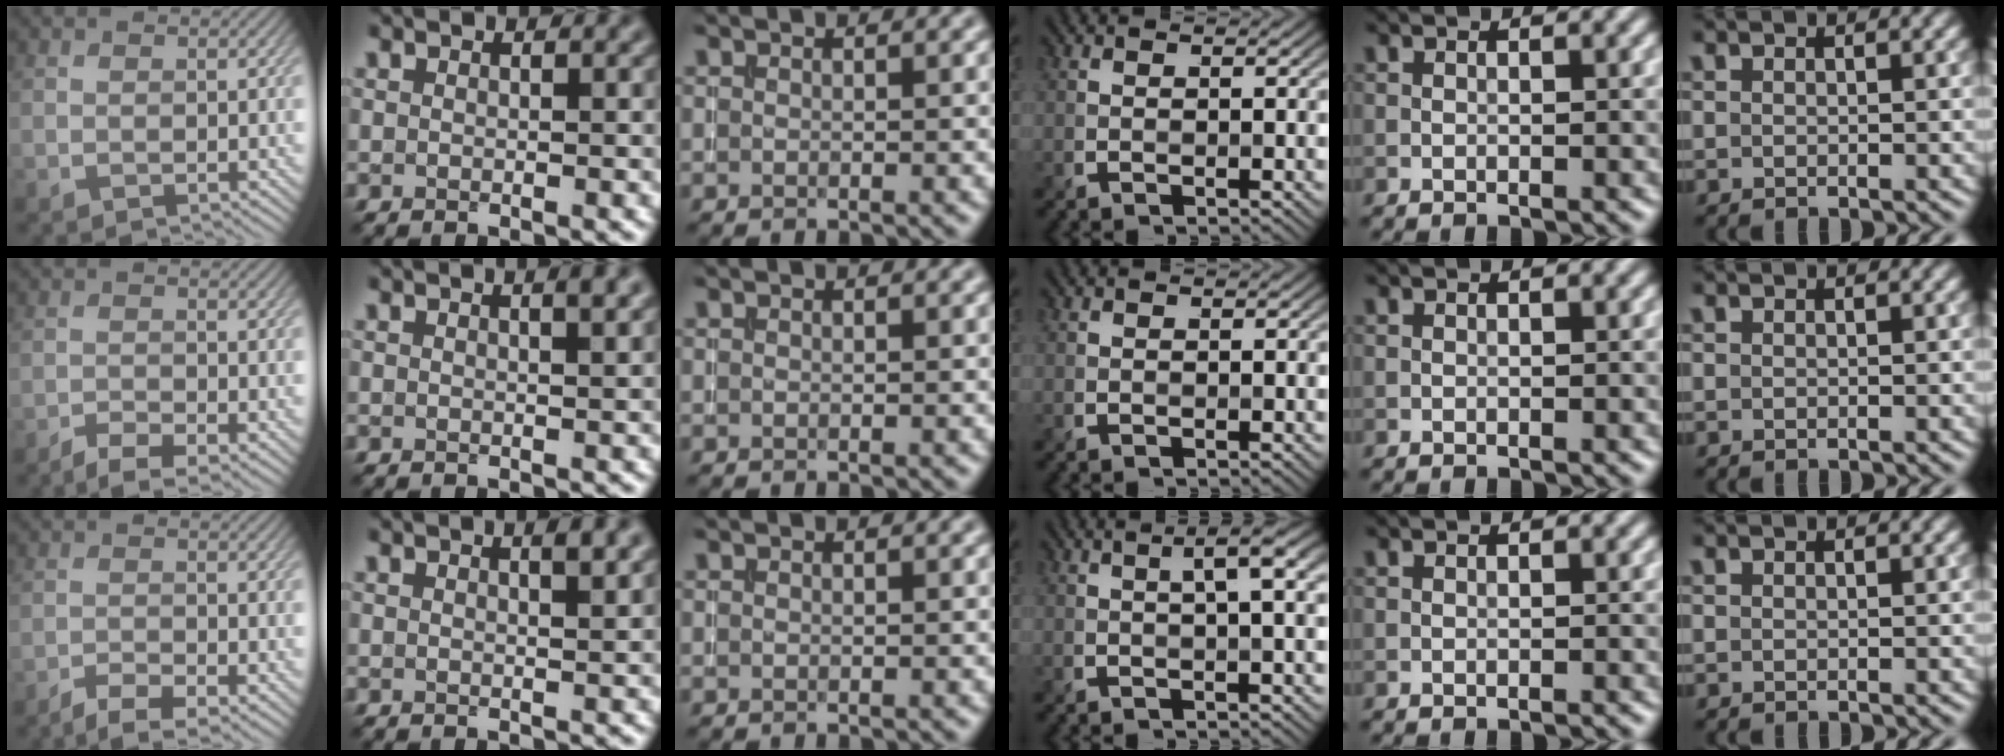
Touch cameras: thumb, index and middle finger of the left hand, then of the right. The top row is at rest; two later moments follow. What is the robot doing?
{"motion": "pour", "object": "almond"}